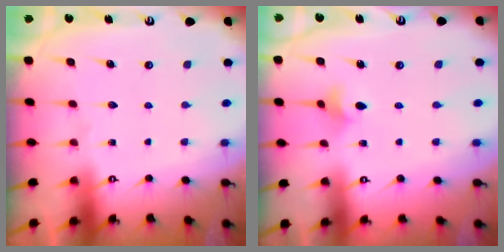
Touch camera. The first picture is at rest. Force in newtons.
{"total": 3.3, "press": 3.2, "slide": 0.8}